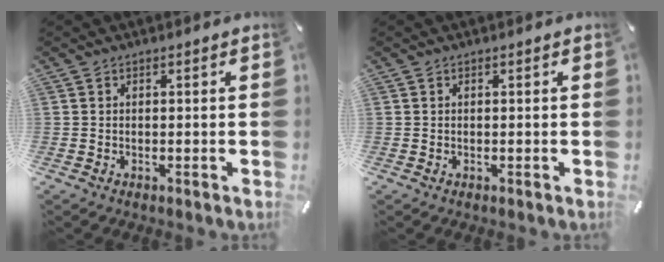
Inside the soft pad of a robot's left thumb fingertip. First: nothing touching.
{"total": 0.0}